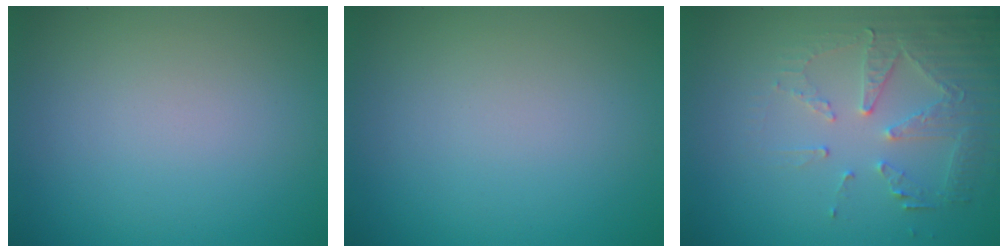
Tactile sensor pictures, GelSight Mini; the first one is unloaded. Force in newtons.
{"total": 0.0}
{"total": 5.3, "press": 3.6, "slide": 3.8}